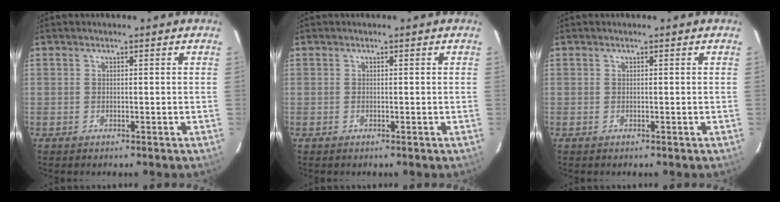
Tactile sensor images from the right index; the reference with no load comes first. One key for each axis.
{"total": 0.0}
{"total": 0.0}